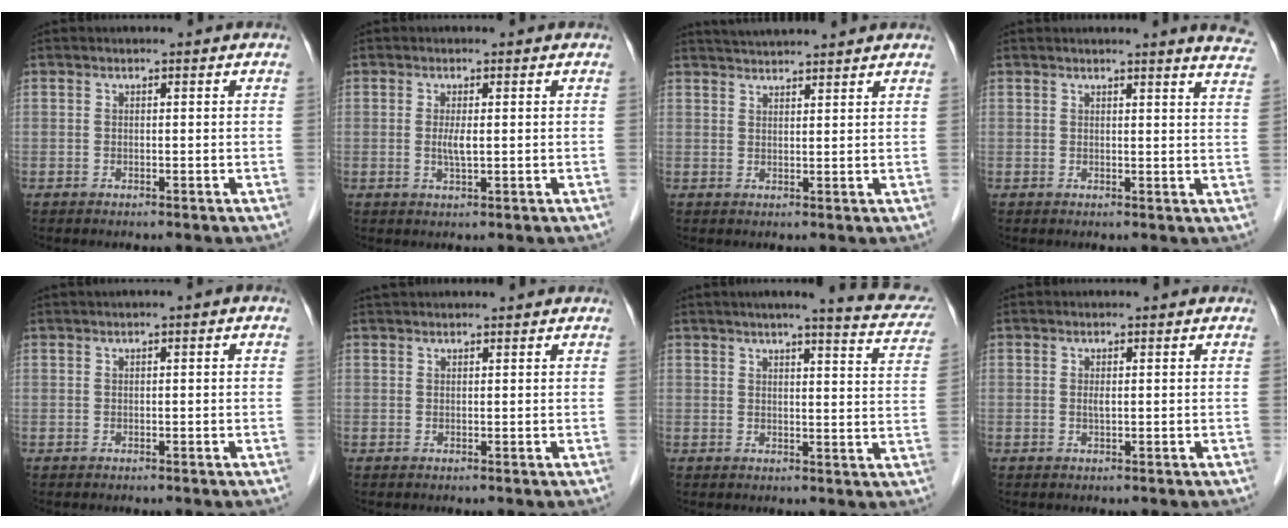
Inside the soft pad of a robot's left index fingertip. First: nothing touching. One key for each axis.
{"total": 2.1, "fx": 0.1, "fy": 0.3, "fz": 2.0, "tx": -0.047, "ty": -0.003, "tz": 0.003}
{"total": 6.5, "fx": 6.2, "fy": -0.2, "fz": 2.1, "tx": -0.038, "ty": 0.034, "tz": 0.092}
{"total": 7.8, "fx": 7.2, "fy": -0.3, "fz": 2.7, "tx": -0.021, "ty": -0.038, "tz": 0.052}
{"total": 0.8, "fx": 0.2, "fy": 0.1, "fz": 0.7, "tx": -0.014, "ty": 0.006, "tz": 0.003}
{"total": 3.0, "fx": 2.9, "fy": 0.1, "fz": 1.0, "tx": -0.008, "ty": 0.035, "tz": 0.046}
{"total": 11.3, "fx": 9.5, "fy": 0.9, "fz": 6.0, "tx": -0.065, "ty": -0.007, "tz": 0.090}
{"total": 0.7, "fx": 0.1, "fy": 0.1, "fz": 0.7, "tx": -0.020, "ty": -0.003, "tz": 0.002}